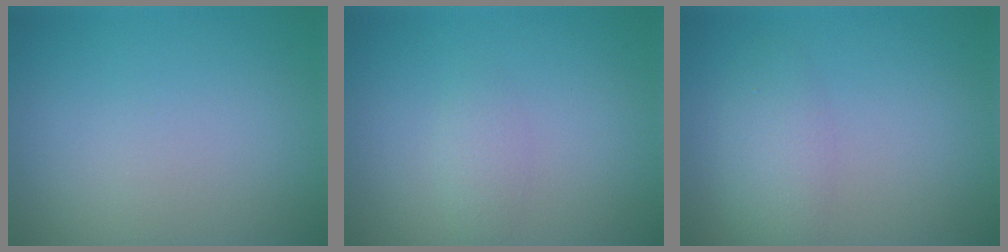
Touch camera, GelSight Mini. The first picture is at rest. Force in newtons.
{"total": 1.1, "press": 1.1, "slide": 0.0}
{"total": 2.5, "press": 2.5, "slide": 0.1}